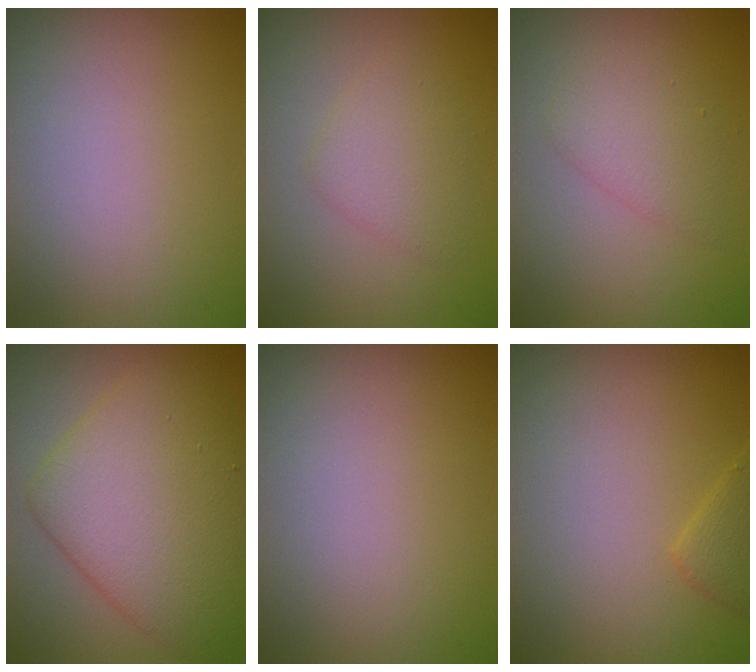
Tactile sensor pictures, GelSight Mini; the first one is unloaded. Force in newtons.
{"total": 2.4, "press": 2.4, "slide": 0.1}
{"total": 2.4, "press": 2.4, "slide": 0.2}
{"total": 8.4, "press": 8.4, "slide": 0.3}
{"total": 0.0}
{"total": 1.5, "press": 1.5, "slide": 0.1}